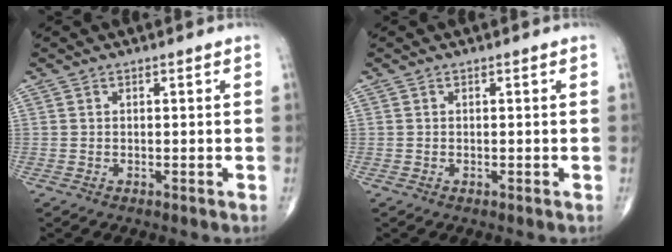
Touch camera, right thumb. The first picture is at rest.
{"total": 0.0}